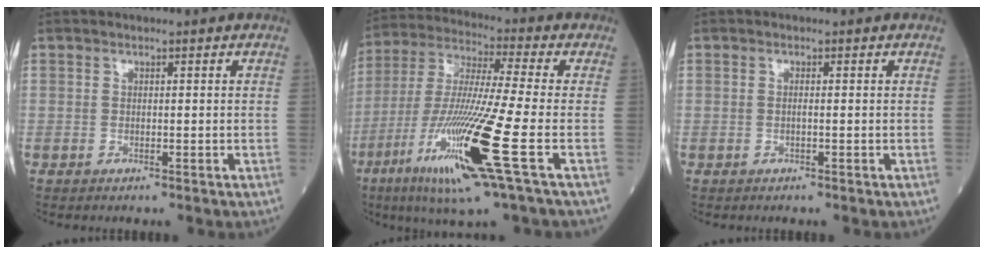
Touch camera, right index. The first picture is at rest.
{"total": 18.4, "force": [-7.2, -0.2, 17.0], "torque": [-0.360, -0.033, -0.139]}
{"total": 0.7, "force": [0.0, 0.0, 0.7], "torque": [-0.016, 0.000, -0.002]}